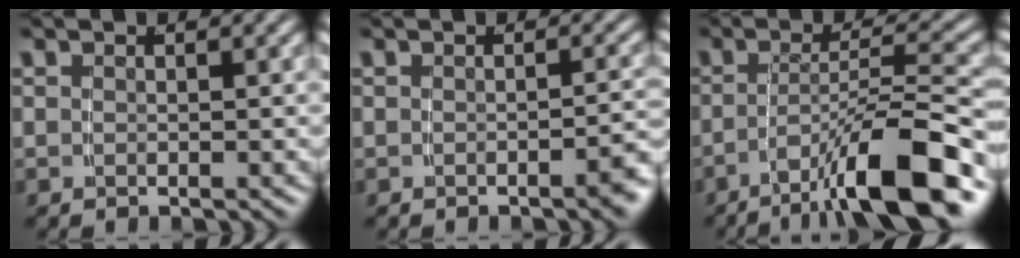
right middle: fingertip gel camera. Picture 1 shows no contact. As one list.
[{"total": 1.7, "force": [-1.3, 0.1, 1.1], "torque": [-0.012, 0.008, -0.024]}, {"total": 8.1, "force": [-4.9, 0.7, 6.4], "torque": [-0.085, 0.004, -0.075]}]